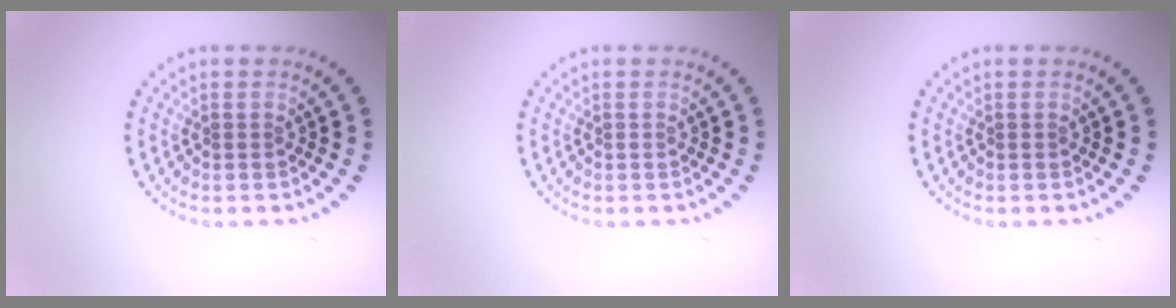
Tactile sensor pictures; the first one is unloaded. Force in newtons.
{"total": 0.0}
{"total": 0.0}